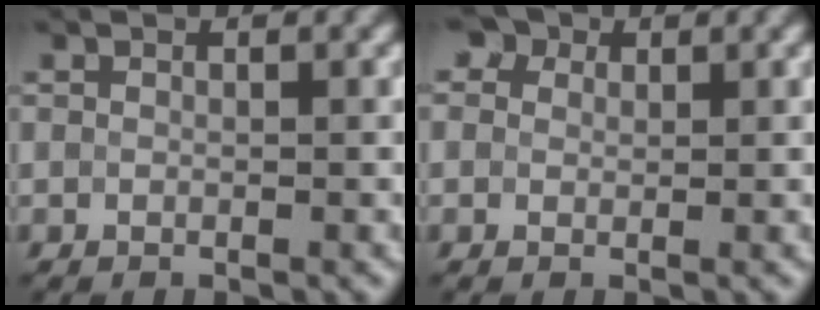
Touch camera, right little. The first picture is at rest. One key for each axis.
{"total": 4.1, "fx": 2.2, "fy": 2.8, "fz": 1.9, "tx": -0.027, "ty": 0.030, "tz": 0.001}